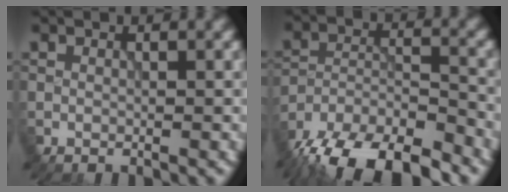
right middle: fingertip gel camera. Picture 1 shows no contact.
{"total": 12.2, "force": [-10.1, 3.7, 5.8], "torque": [-0.100, -0.020, -0.158]}